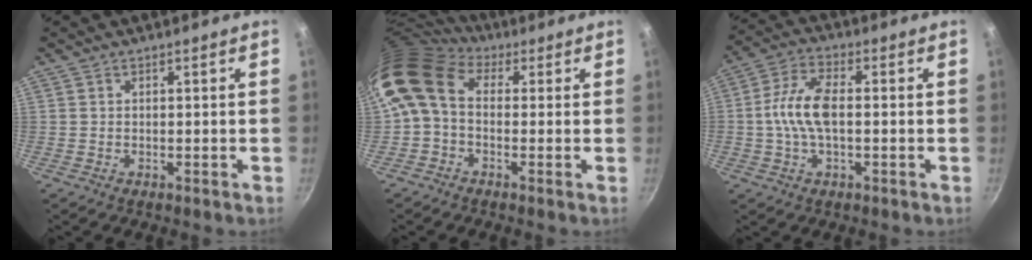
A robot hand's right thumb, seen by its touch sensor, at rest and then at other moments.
{"total": 10.1, "force": [1.2, 7.2, 7.1], "torque": [-0.126, 0.022, -0.001]}
{"total": 9.3, "force": [-0.4, 4.7, 8.0], "torque": [-0.161, 0.026, -0.018]}